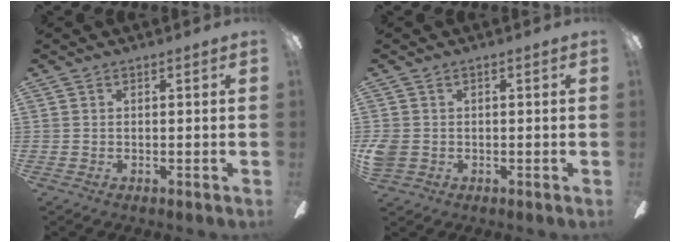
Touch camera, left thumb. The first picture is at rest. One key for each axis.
{"total": 3.5, "fx": -0.4, "fy": 3.0, "fz": 1.9, "tx": -0.045, "ty": 0.003, "tz": -0.008}